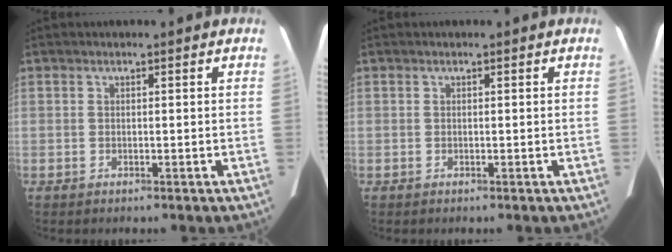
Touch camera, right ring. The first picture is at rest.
{"total": 0.0}